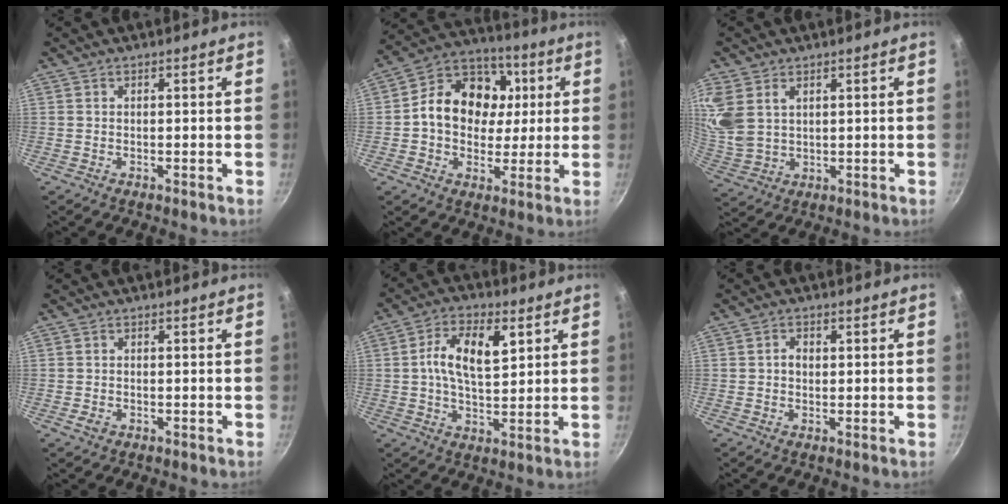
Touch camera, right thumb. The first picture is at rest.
{"total": 15.7, "force": [1.3, 12.5, 9.5], "torque": [-0.114, 0.025, 0.013]}
{"total": 10.8, "force": [3.5, 7.4, 7.1], "torque": [-0.178, -0.004, 0.085]}
{"total": 1.4, "force": [-0.6, 1.0, 0.7], "torque": [-0.013, 0.004, -0.009]}
{"total": 10.9, "force": [2.8, 5.4, 9.0], "torque": [-0.152, 0.001, 0.047]}
{"total": 2.1, "force": [0.2, 1.7, 1.3], "torque": [-0.014, 0.005, 0.003]}